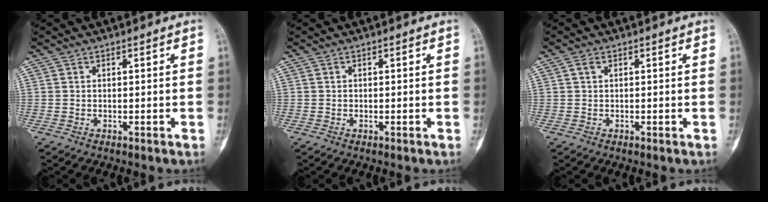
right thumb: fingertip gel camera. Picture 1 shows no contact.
{"total": 0.0}
{"total": 1.1, "force": [0.3, 0.7, 0.7], "torque": [-0.011, 0.004, 0.003]}